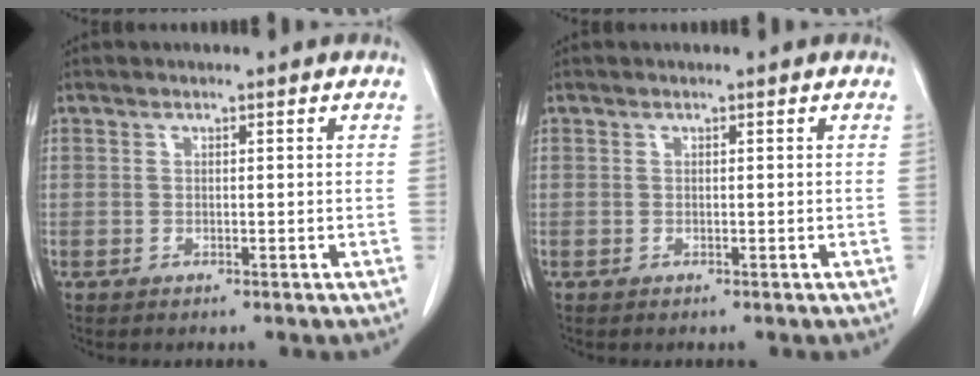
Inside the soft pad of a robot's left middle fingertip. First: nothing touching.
{"total": 0.0}